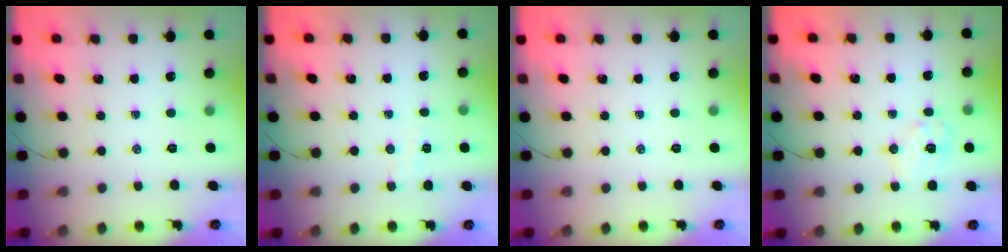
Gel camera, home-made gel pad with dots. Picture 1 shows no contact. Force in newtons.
{"total": 2.9, "press": 2.7, "slide": 1.0}
{"total": 0.0}
{"total": 8.1, "press": 8.0, "slide": 1.4}